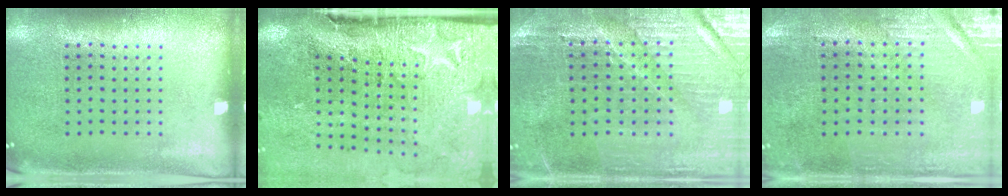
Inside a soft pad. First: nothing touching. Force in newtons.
{"total": 4.8, "press": 3.8, "slide": 2.9}
{"total": 3.2, "press": 3.1, "slide": 0.3}
{"total": 0.6, "press": 0.5, "slide": 0.3}